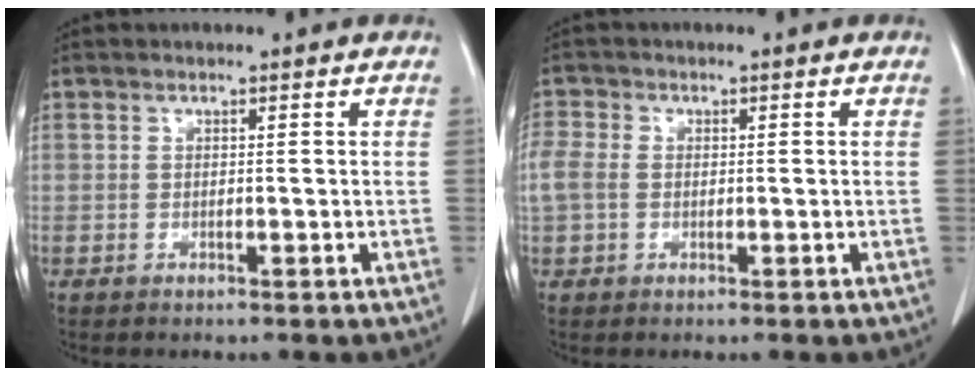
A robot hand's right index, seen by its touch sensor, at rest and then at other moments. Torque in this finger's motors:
{"motor_torque": [0.22, 0.14, 0.12, 0.04]}